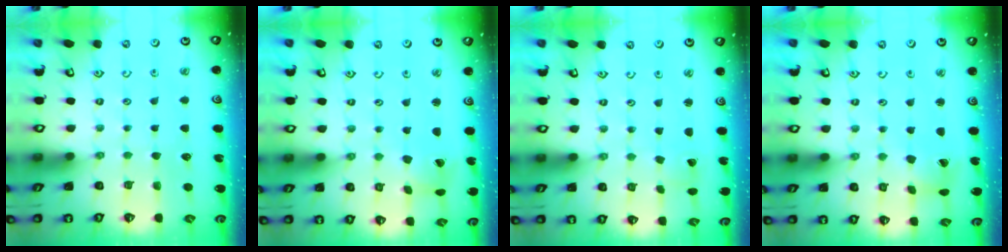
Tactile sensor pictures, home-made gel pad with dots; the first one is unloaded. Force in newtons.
{"total": 2.0, "press": 2.0, "slide": 0.3}
{"total": 0.5, "press": 0.5, "slide": 0.1}
{"total": 3.0, "press": 2.9, "slide": 0.5}